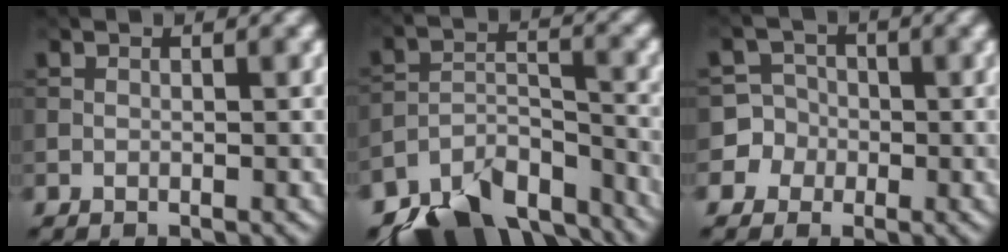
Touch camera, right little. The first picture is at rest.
{"total": 11.5, "force": [-9.6, 4.9, 4.1], "torque": [-0.067, -0.006, -0.144]}
{"total": 5.0, "force": [-1.6, 4.7, 0.1], "torque": [0.015, 0.016, -0.045]}